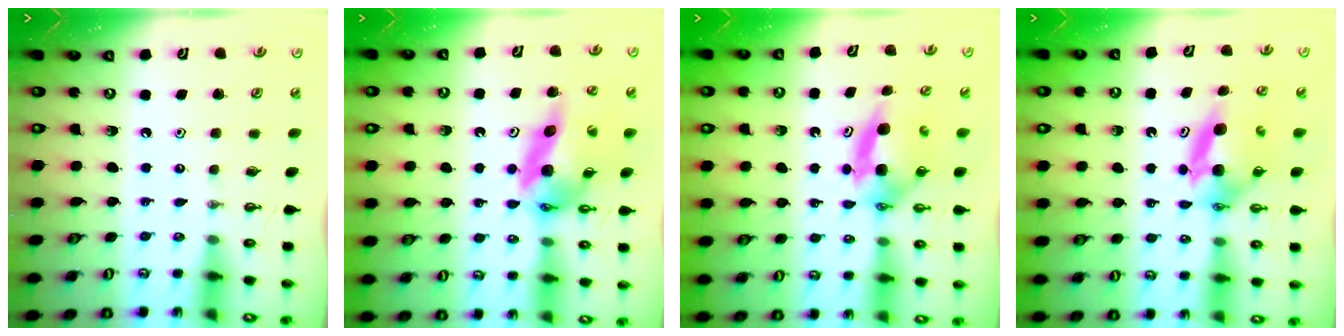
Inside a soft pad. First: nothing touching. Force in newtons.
{"total": 14.2, "press": 14.1, "slide": 1.5}
{"total": 7.0, "press": 6.3, "slide": 3.0}
{"total": 7.8, "press": 5.4, "slide": 5.7}